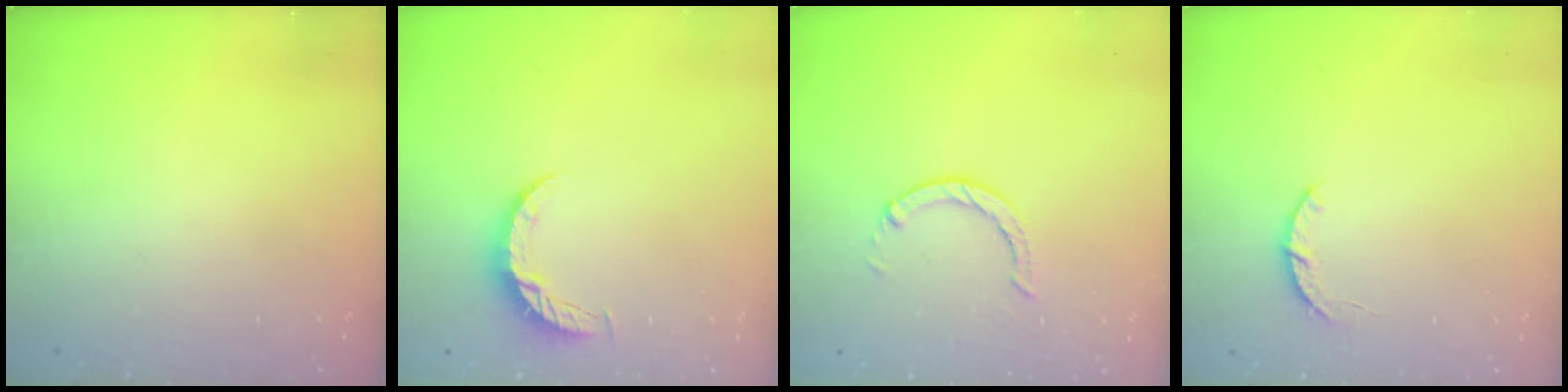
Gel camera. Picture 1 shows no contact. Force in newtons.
{"total": 6.1, "press": 6.0, "slide": 0.6}
{"total": 1.0, "press": 0.9, "slide": 0.3}
{"total": 3.0, "press": 3.0, "slide": 0.5}